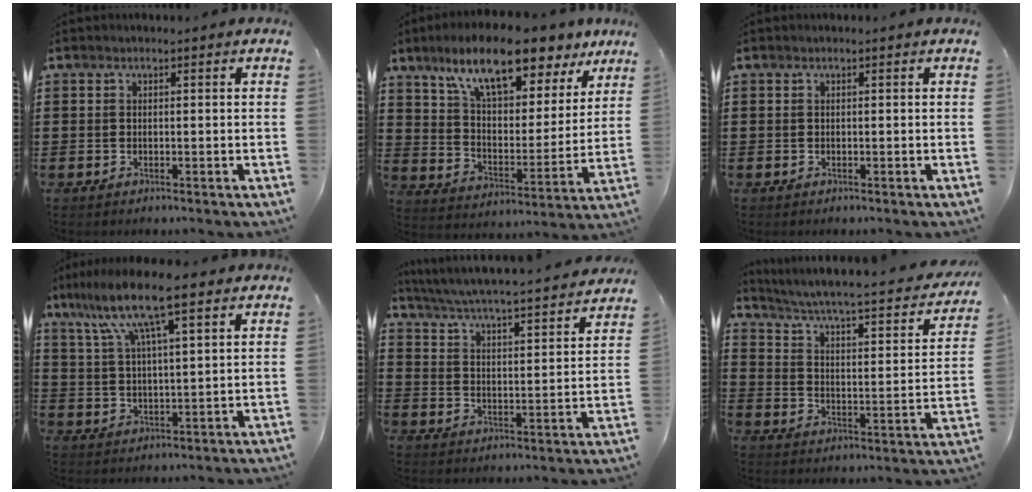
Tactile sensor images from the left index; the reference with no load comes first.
{"total": 12.3, "force": [9.7, 2.9, 7.0], "torque": [-0.147, -0.040, 0.166]}
{"total": 0.0}
{"total": 11.4, "force": [7.7, 1.4, 8.3], "torque": [-0.180, -0.012, 0.133]}
{"total": 4.5, "force": [4.2, -0.5, 1.5], "torque": [-0.052, -0.040, 0.064]}
{"total": 3.5, "force": [2.4, 0.3, 2.5], "torque": [-0.064, -0.035, 0.027]}